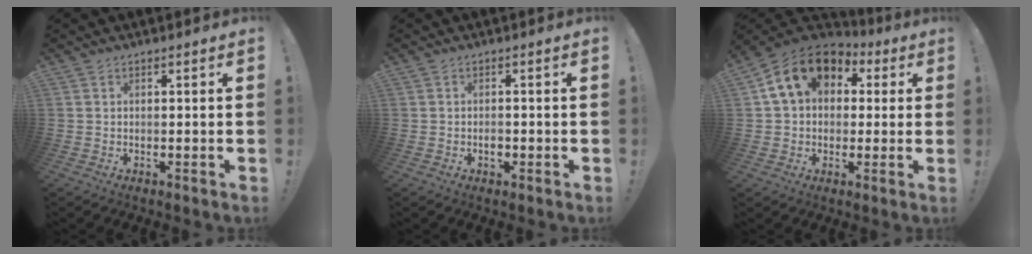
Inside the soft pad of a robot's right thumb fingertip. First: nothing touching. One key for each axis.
{"total": 1.9, "fx": -0.9, "fy": 1.2, "fz": 1.1, "tx": -0.018, "ty": 0.002, "tz": -0.016}
{"total": 15.4, "fx": 5.6, "fy": 11.2, "fz": 8.9, "tx": -0.141, "ty": -0.007, "tz": 0.106}